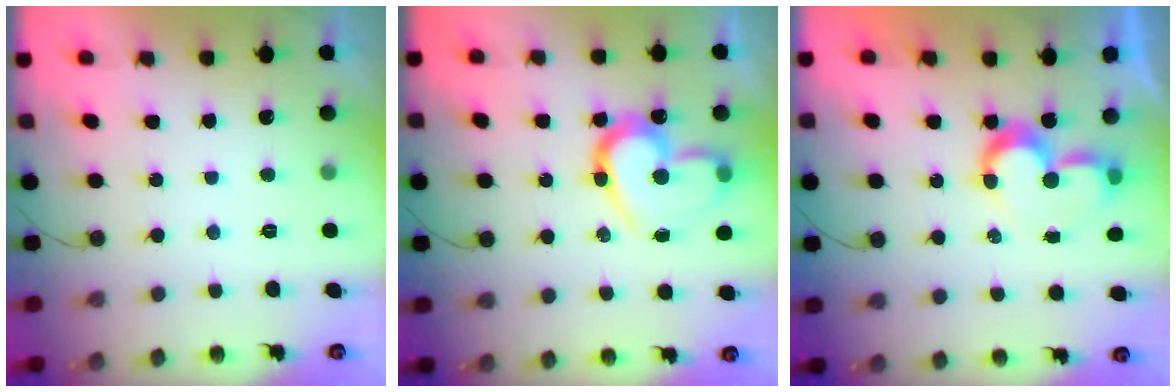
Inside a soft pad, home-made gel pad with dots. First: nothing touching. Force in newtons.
{"total": 16.6, "press": 16.5, "slide": 1.8}
{"total": 9.5, "press": 9.5, "slide": 0.9}